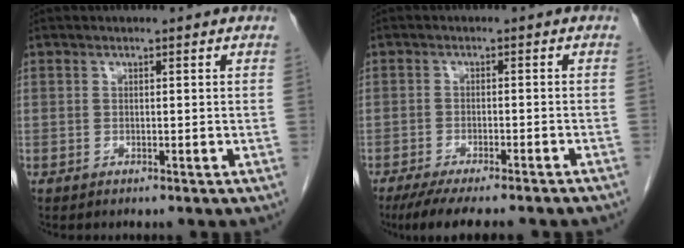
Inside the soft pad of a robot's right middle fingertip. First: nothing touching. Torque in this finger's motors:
{"motor_torque": [1.17, -0.97, 0.17, 0.07]}